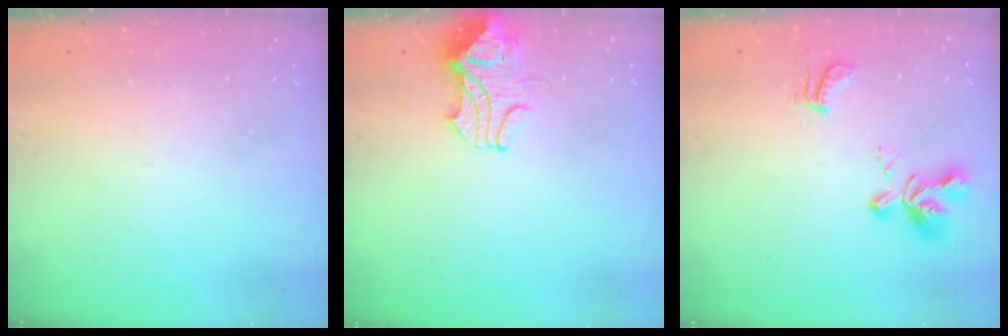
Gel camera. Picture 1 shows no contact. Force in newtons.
{"total": 2.1, "press": 2.0, "slide": 0.8}
{"total": 6.4, "press": 6.3, "slide": 1.2}